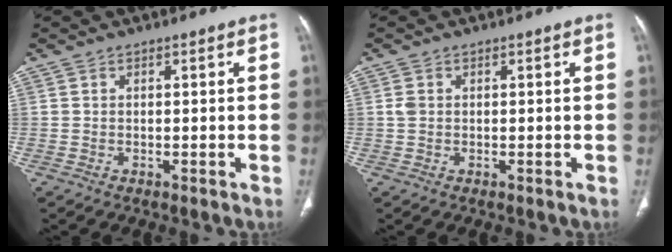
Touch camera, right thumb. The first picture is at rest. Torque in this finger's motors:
{"motor_torque": [0.56, 0.34, 0.31, 0.20, 0.11]}